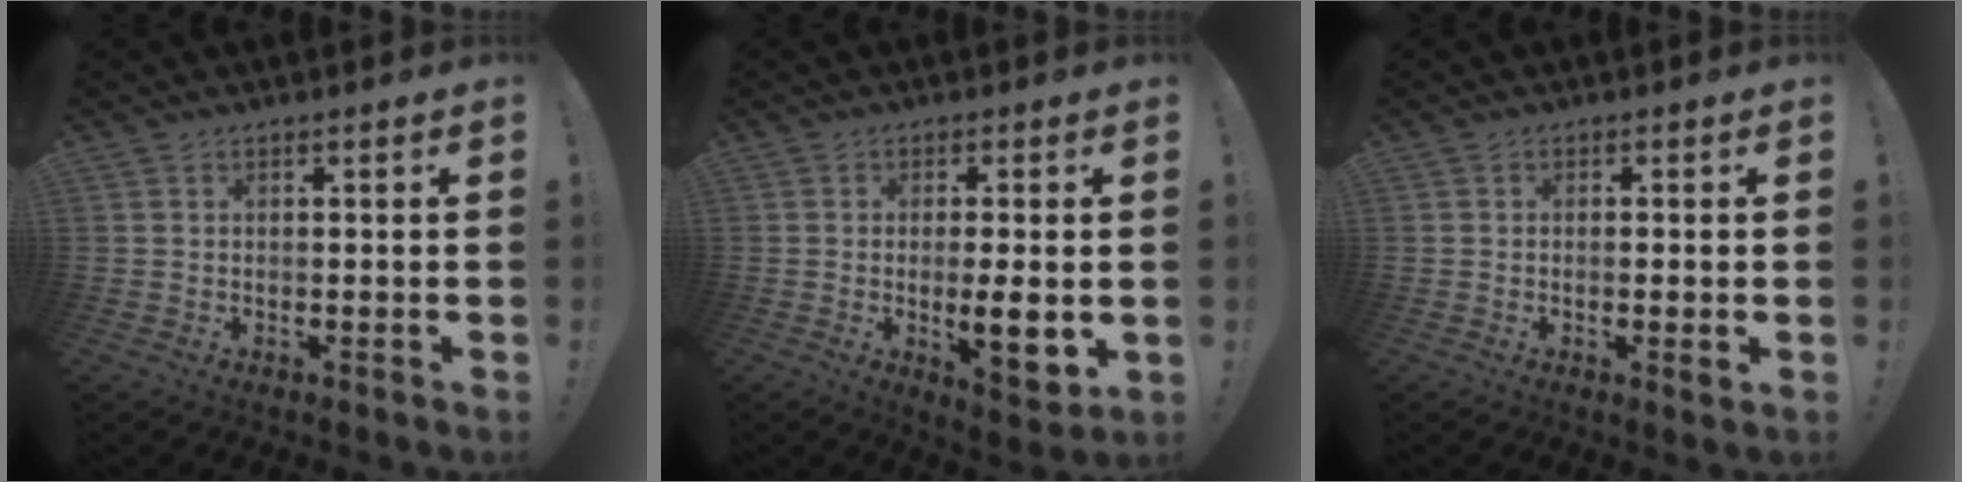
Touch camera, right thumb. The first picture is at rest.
{"total": 8.3, "force": [-0.5, 2.2, 8.0], "torque": [-0.122, -0.006, -0.005]}
{"total": 2.1, "force": [-0.2, 0.0, 2.0], "torque": [-0.034, -0.001, -0.004]}